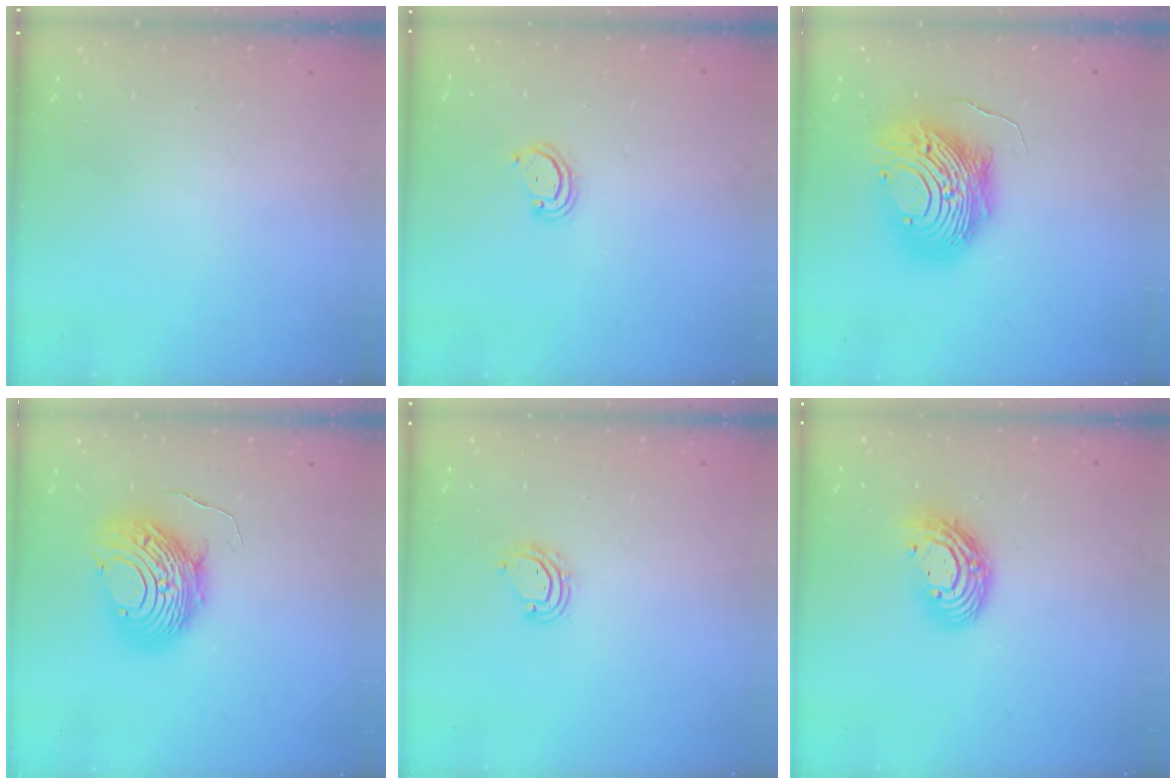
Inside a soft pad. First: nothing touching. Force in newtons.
{"total": 3.1, "press": 3.1, "slide": 0.4}
{"total": 15.7, "press": 15.6, "slide": 1.5}
{"total": 11.6, "press": 11.5, "slide": 1.2}
{"total": 5.2, "press": 5.2, "slide": 0.4}
{"total": 11.8, "press": 11.8, "slide": 0.8}